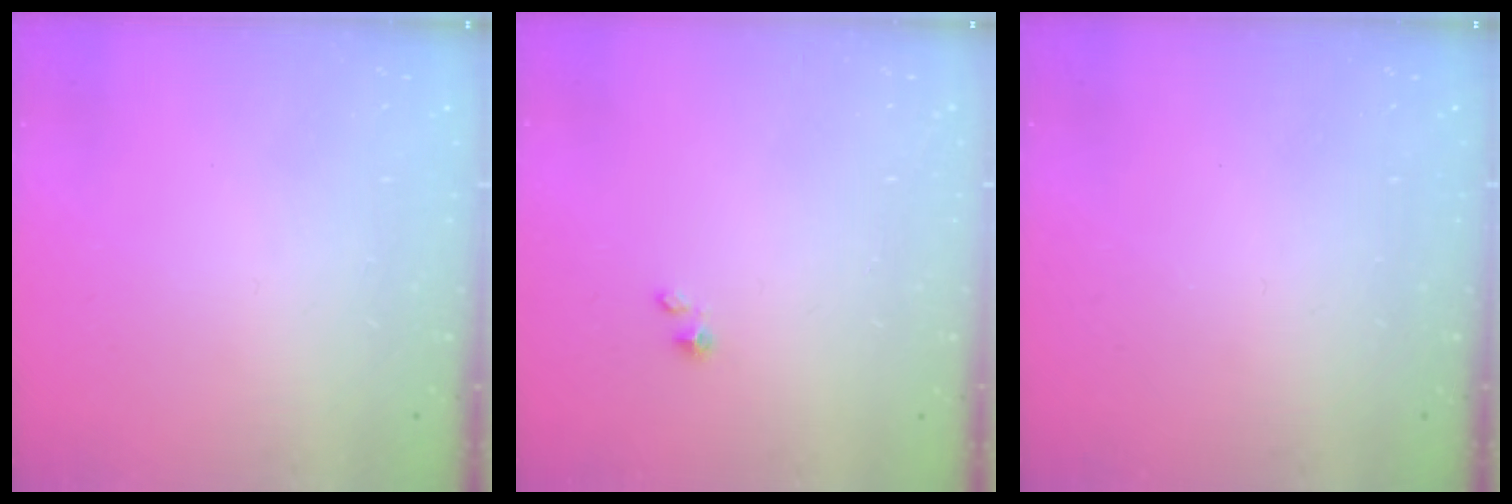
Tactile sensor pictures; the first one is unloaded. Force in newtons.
{"total": 1.5, "press": 1.5, "slide": 0.0}
{"total": 0.0}